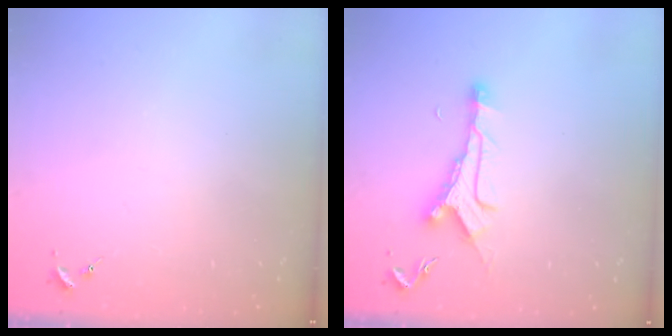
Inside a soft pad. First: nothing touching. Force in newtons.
{"total": 10.2, "press": 10.2, "slide": 0.6}